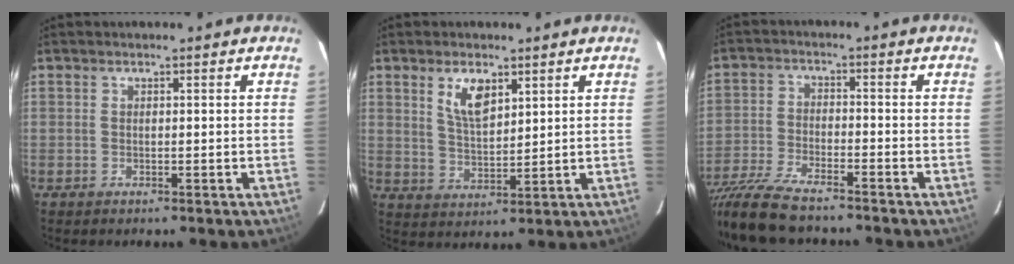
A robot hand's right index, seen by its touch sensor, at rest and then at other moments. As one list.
[{"total": 6.5, "force": [3.4, 2.9, 4.7], "torque": [-0.084, 0.001, 0.070]}, {"total": 14.0, "force": [-12.0, 2.5, 6.6], "torque": [-0.160, -0.032, -0.225]}]